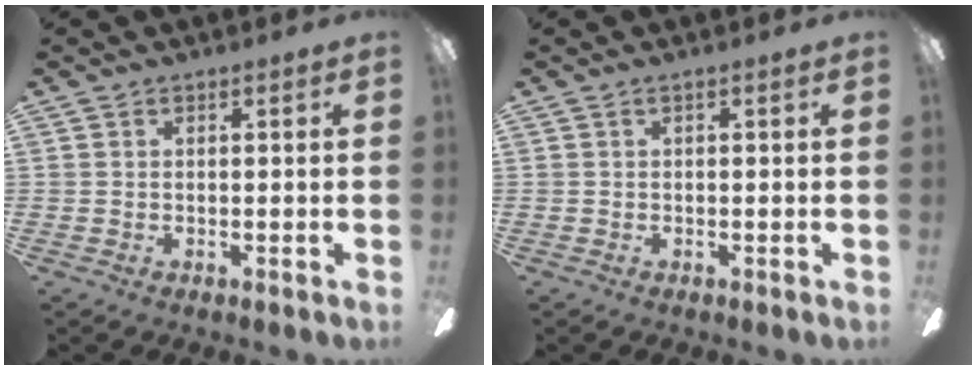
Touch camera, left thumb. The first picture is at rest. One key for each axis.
{"total": 0.0}